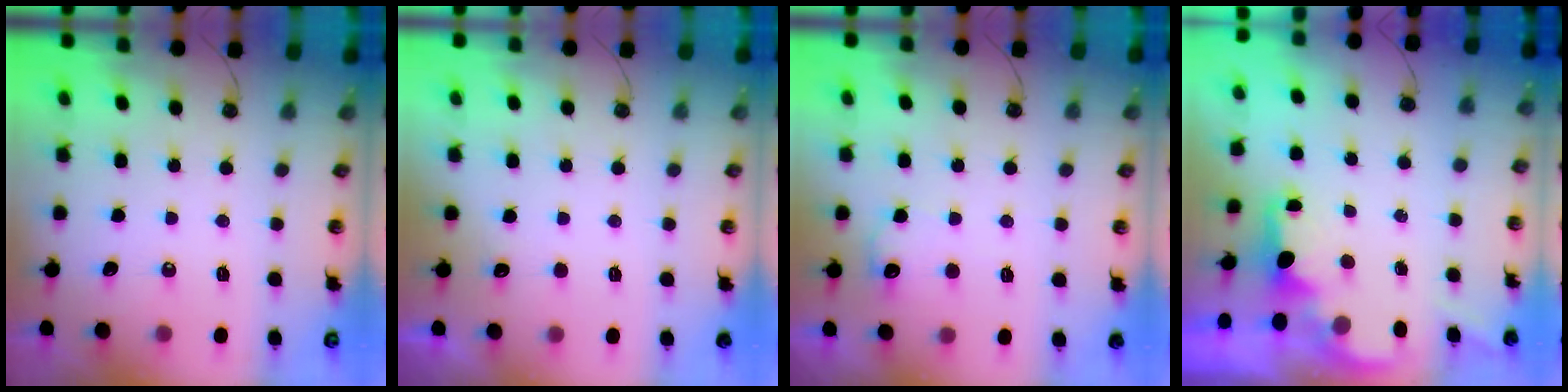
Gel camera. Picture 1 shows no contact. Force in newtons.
{"total": 2.6, "press": 2.4, "slide": 1.0}
{"total": 7.7, "press": 7.7, "slide": 0.5}
{"total": 1.7, "press": 1.6, "slide": 0.6}